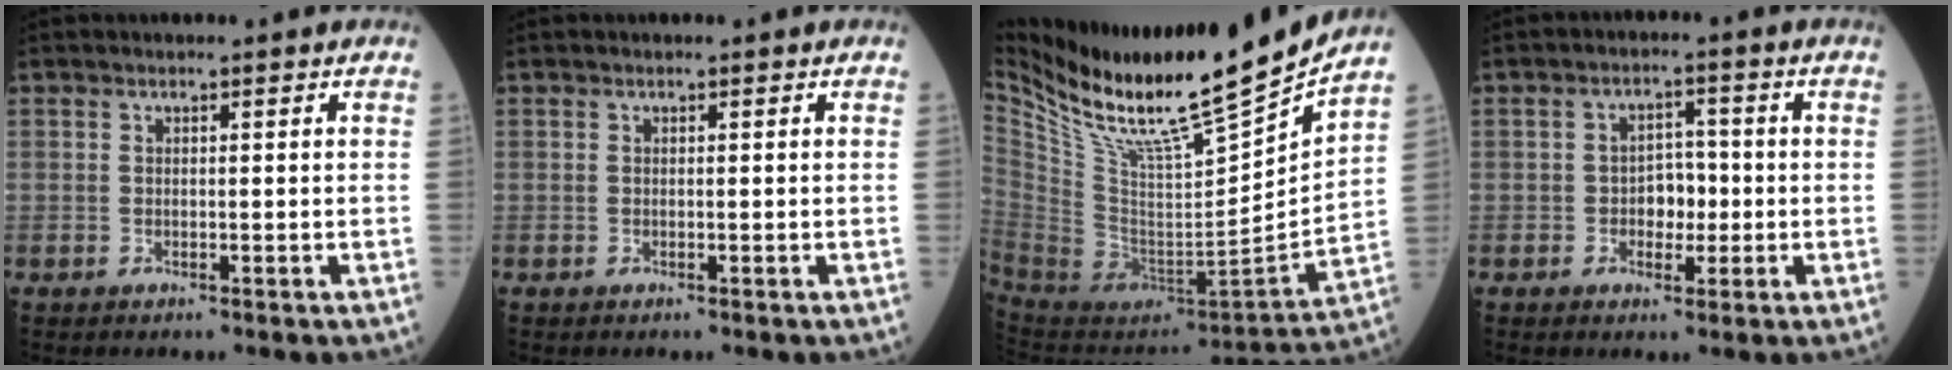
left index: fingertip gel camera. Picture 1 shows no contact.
{"total": 0.0}
{"total": 23.7, "force": [19.9, -0.2, 12.8], "torque": [-0.227, -0.061, 0.348]}
{"total": 4.0, "force": [-0.9, 2.6, 2.9], "torque": [-0.043, 0.008, -0.016]}